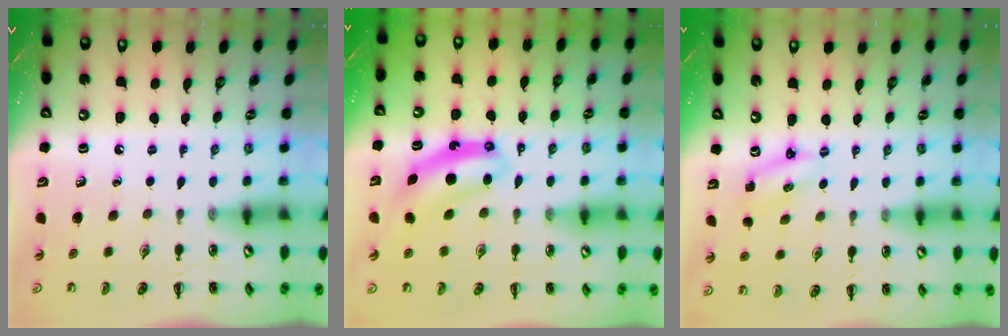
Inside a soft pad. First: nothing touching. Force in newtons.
{"total": 7.1, "press": 7.1, "slide": 0.6}
{"total": 2.1, "press": 2.1, "slide": 0.6}